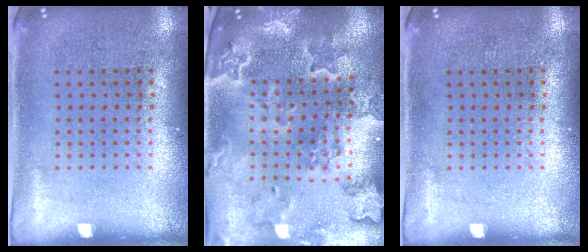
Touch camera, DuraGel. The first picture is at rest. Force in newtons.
{"total": 2.9, "press": 2.7, "slide": 1.0}
{"total": 0.0}